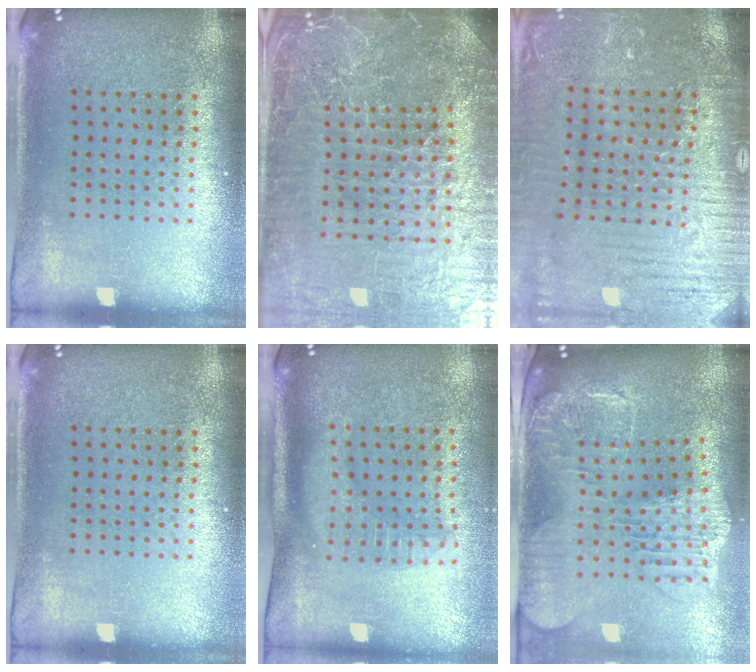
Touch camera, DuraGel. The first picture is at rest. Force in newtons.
{"total": 5.7, "press": 5.2, "slide": 2.1}
{"total": 3.3, "press": 3.3, "slide": 0.2}
{"total": 0.0}
{"total": 1.8, "press": 1.4, "slide": 1.0}
{"total": 2.8, "press": 2.4, "slide": 1.4}